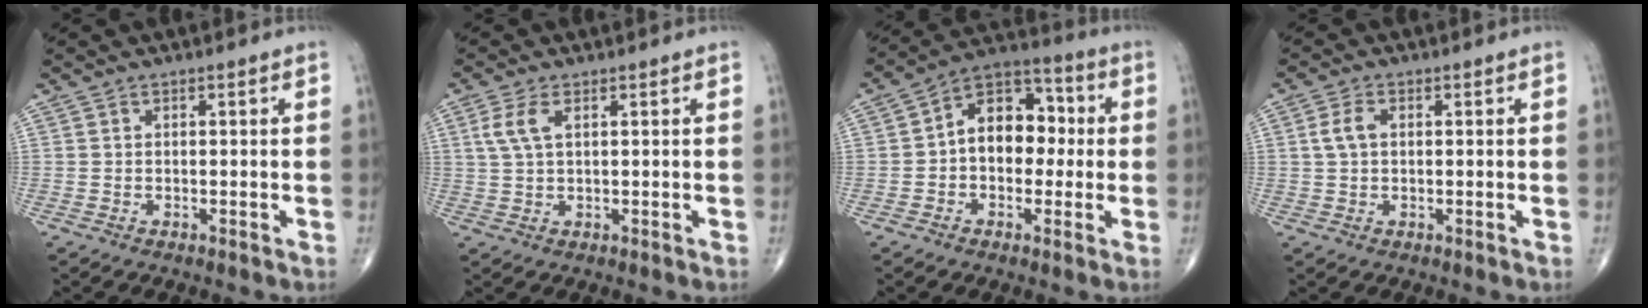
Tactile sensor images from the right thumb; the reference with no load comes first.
{"total": 4.4, "force": [1.5, 1.8, 3.7], "torque": [-0.091, 0.006, 0.035]}
{"total": 12.3, "force": [0.2, 8.5, 8.9], "torque": [-0.097, 0.040, -0.011]}
{"total": 3.5, "force": [0.6, 2.1, 2.7], "torque": [-0.061, 0.007, 0.012]}